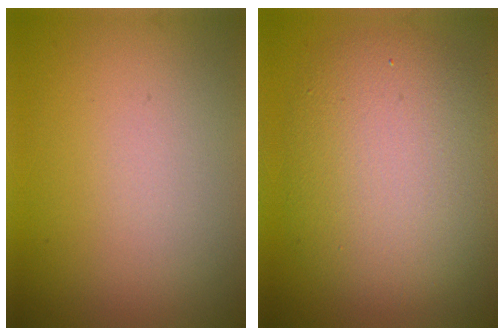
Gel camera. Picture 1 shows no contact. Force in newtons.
{"total": 8.3, "press": 8.2, "slide": 0.6}